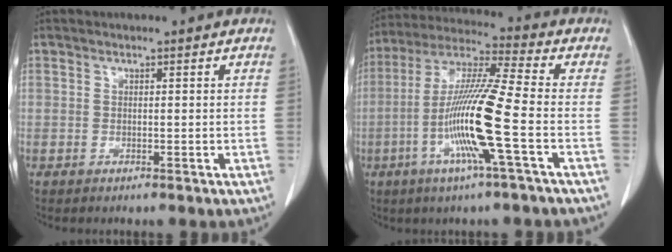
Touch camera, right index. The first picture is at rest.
{"total": 14.3, "force": [-4.0, -0.8, 13.8], "torque": [-0.275, -0.008, -0.086]}